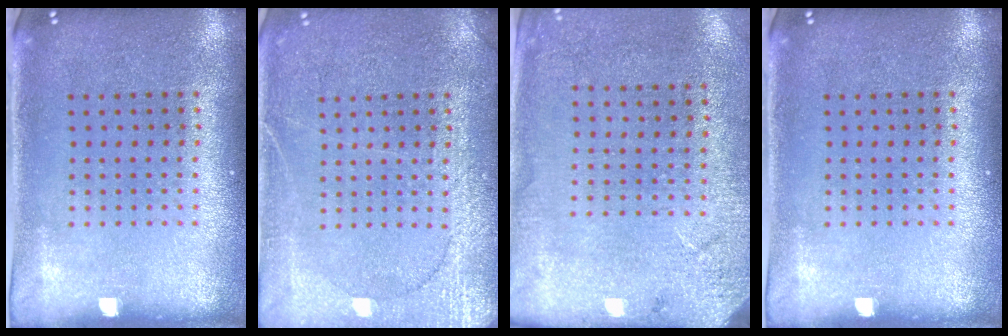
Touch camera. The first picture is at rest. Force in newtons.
{"total": 4.3, "press": 4.3, "slide": 0.6}
{"total": 2.6, "press": 2.4, "slide": 1.1}
{"total": 0.0}